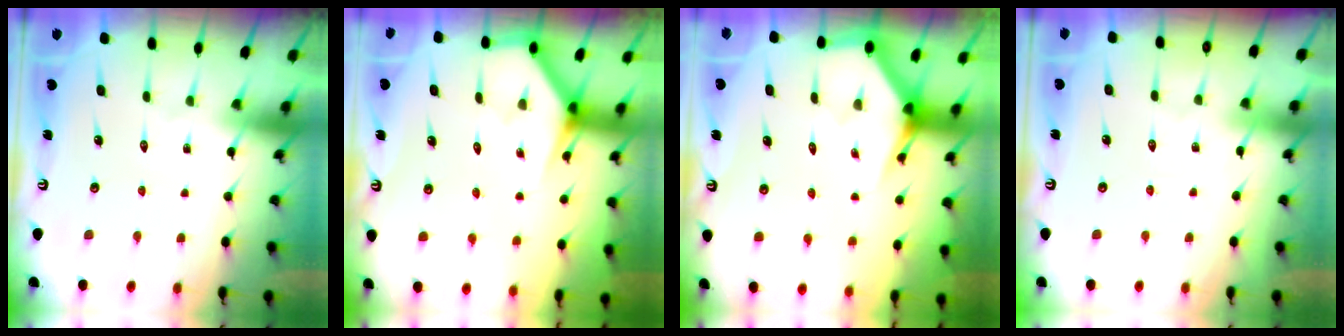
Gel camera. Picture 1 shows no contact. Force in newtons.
{"total": 3.9, "press": 3.9, "slide": 0.2}
{"total": 3.8, "press": 3.8, "slide": 0.4}
{"total": 3.4, "press": 3.4, "slide": 0.5}